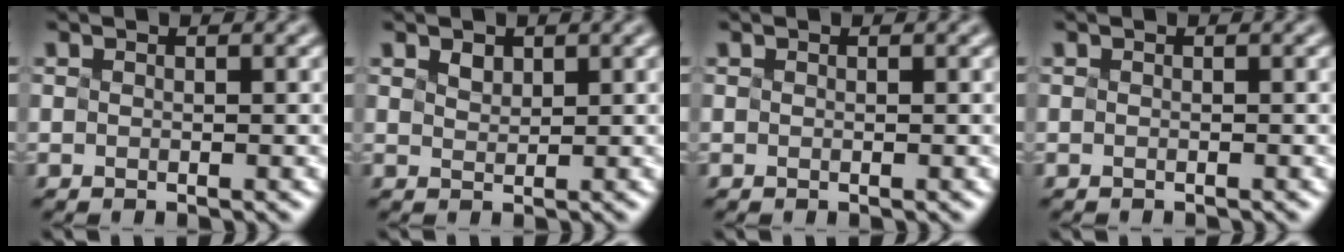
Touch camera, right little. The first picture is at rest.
{"total": 1.1, "force": [-0.1, -0.5, -0.9], "torque": [0.008, -0.002, 0.024]}
{"total": 0.0}
{"total": 0.8, "force": [-0.7, -0.3, -0.2], "torque": [-0.001, -0.007, -0.001]}